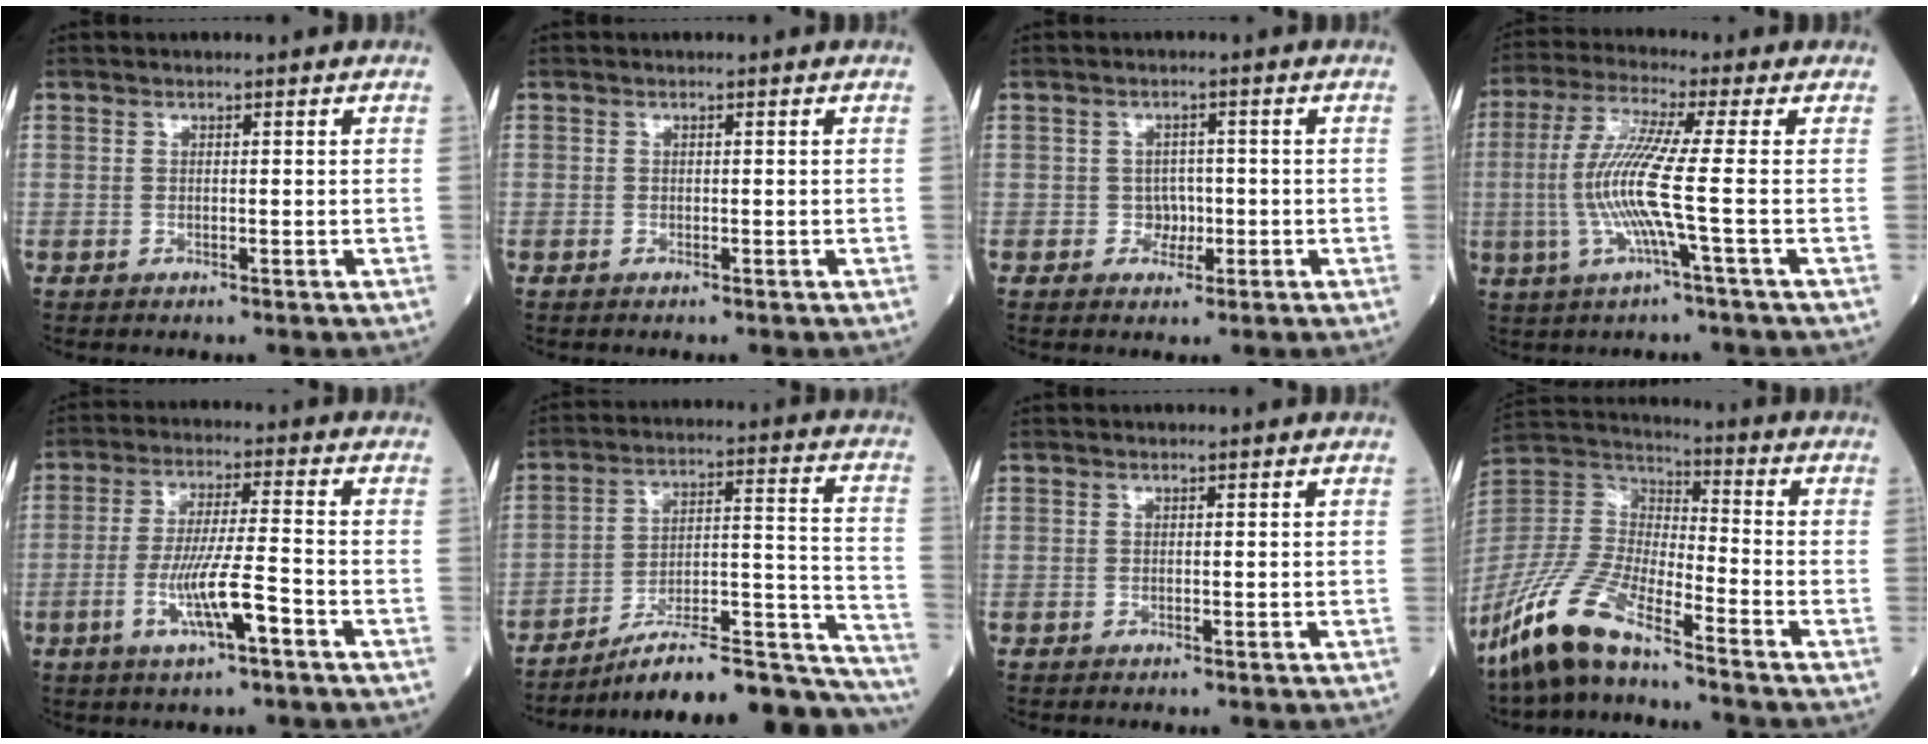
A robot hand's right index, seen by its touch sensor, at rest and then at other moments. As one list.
[{"total": 0.0}, {"total": 2.2, "force": [-0.6, 1.9, 0.9], "torque": [-0.007, 0.006, -0.009]}, {"total": 9.6, "force": [-1.4, -1.4, 9.4], "torque": [-0.203, -0.002, -0.033]}, {"total": 8.6, "force": [-3.7, 0.4, 7.8], "torque": [-0.151, -0.007, -0.066]}, {"total": 24.2, "force": [-21.7, 2.7, 10.4], "torque": [-0.077, 0.038, -0.314]}, {"total": 0.0}, {"total": 13.5, "force": [-10.3, 2.3, 8.4], "torque": [-0.191, -0.008, -0.203]}]